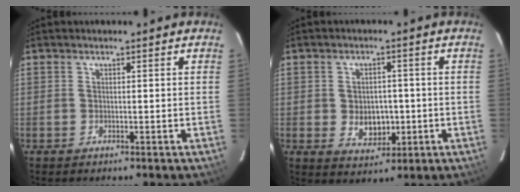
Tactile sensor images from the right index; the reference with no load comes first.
{"total": 6.1, "force": [-0.9, 4.6, 4.0], "torque": [-0.072, -0.002, -0.003]}